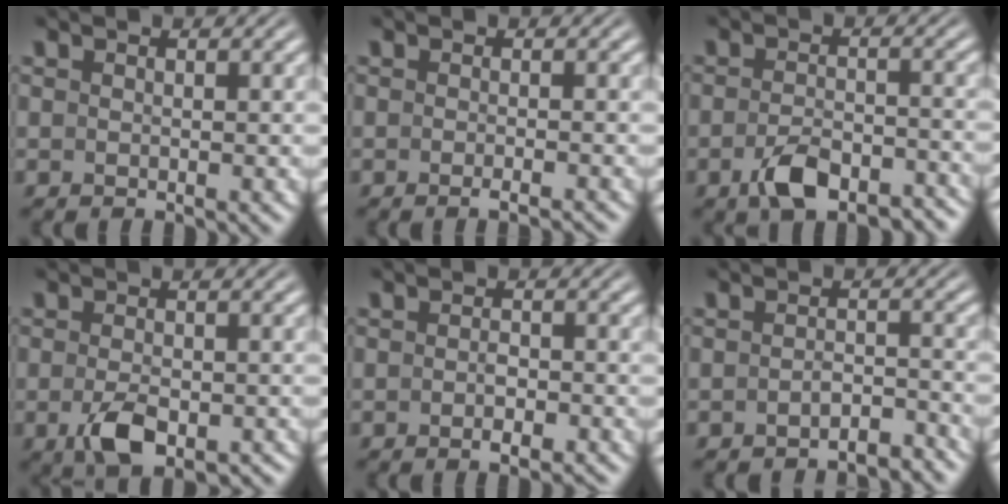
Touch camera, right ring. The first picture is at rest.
{"total": 1.4, "force": [-1.3, -0.2, 0.6], "torque": [-0.007, 0.004, -0.024]}
{"total": 4.6, "force": [-3.8, 1.4, 2.2], "torque": [-0.034, -0.006, -0.061]}
{"total": 4.2, "force": [-2.3, 1.8, 3.1], "torque": [-0.051, -0.016, -0.028]}
{"total": 1.7, "force": [-1.2, 0.5, 1.1], "torque": [-0.016, -0.001, -0.018]}
{"total": 3.4, "force": [-3.2, 0.4, 0.7], "torque": [-0.006, -0.007, -0.054]}